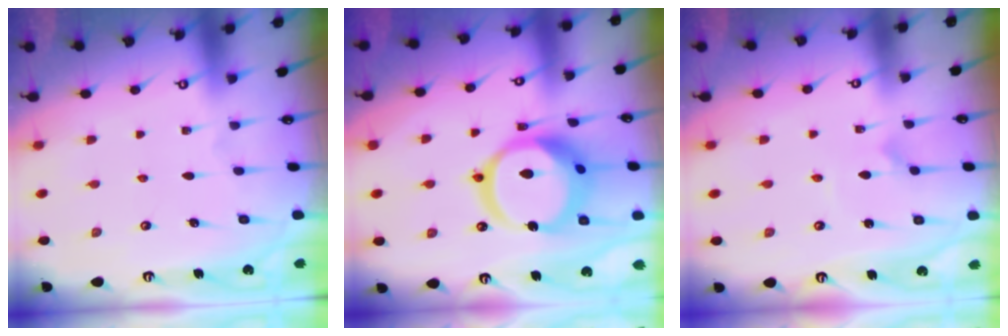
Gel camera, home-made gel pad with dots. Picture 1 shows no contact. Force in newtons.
{"total": 17.9, "press": 17.7, "slide": 2.2}
{"total": 2.2, "press": 2.2, "slide": 0.2}